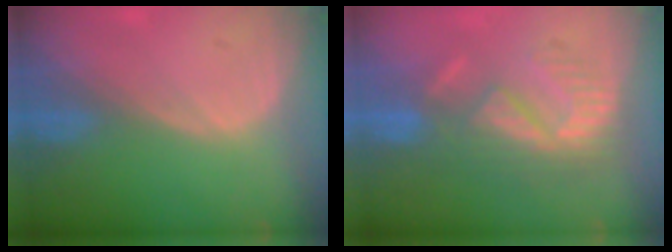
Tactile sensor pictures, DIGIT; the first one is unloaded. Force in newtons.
{"total": 9.1, "press": 8.0, "slide": 4.3}